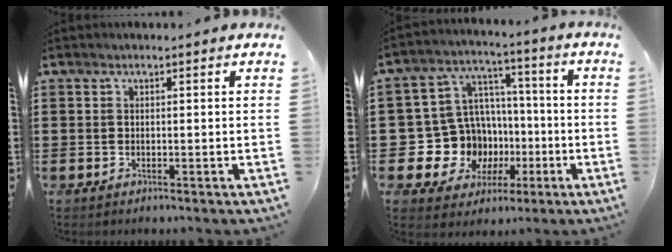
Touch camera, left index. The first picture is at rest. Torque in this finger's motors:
{"motor_torque": [0.65, 0.18, 0.25, 0.05]}